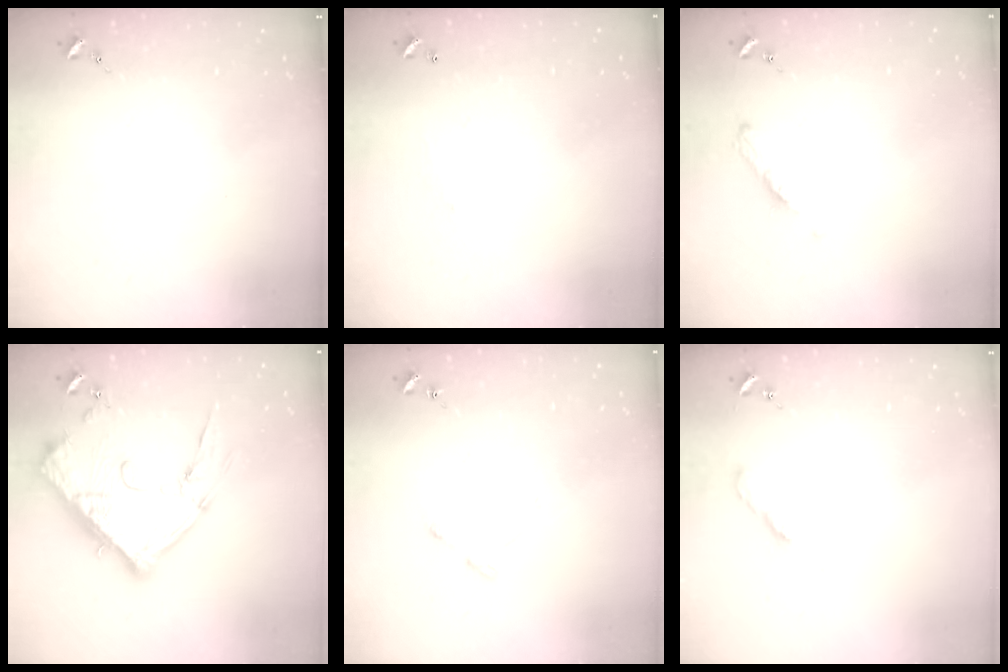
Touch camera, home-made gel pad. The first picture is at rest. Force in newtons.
{"total": 3.8, "press": 3.8, "slide": 0.1}
{"total": 4.9, "press": 4.9, "slide": 0.6}
{"total": 20.7, "press": 20.6, "slide": 2.2}
{"total": 4.7, "press": 4.6, "slide": 0.6}
{"total": 3.1, "press": 3.1, "slide": 0.2}